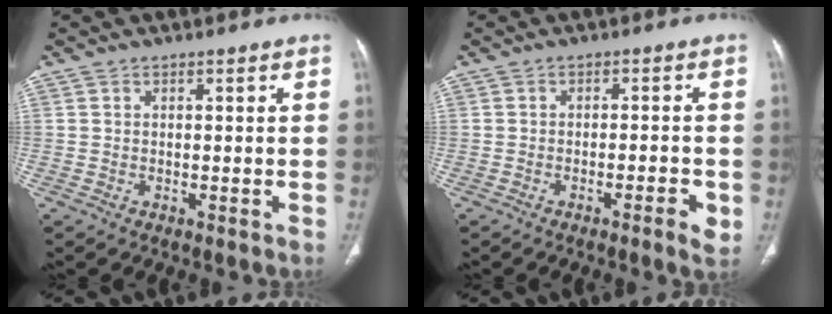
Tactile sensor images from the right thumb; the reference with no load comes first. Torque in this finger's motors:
{"motor_torque": [-0.30, -0.33, -0.05, -0.09, -0.07]}